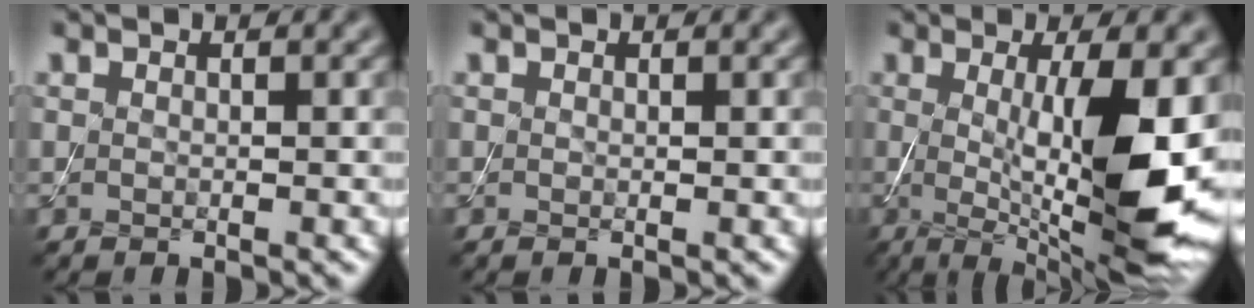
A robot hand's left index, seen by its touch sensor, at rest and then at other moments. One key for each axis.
{"total": 0.0}
{"total": 12.5, "fx": -0.3, "fy": 3.1, "fz": 12.1, "tx": -0.181, "ty": -0.020, "tz": 0.004}